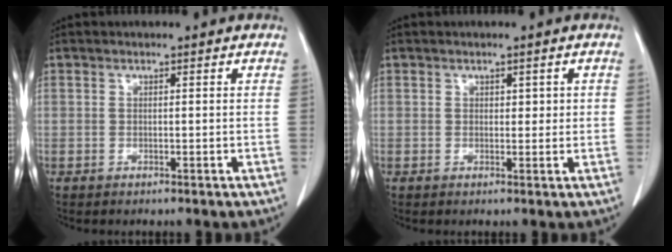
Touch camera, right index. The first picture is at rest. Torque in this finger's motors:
{"motor_torque": [-0.11, 0.10, -0.01, -0.01]}